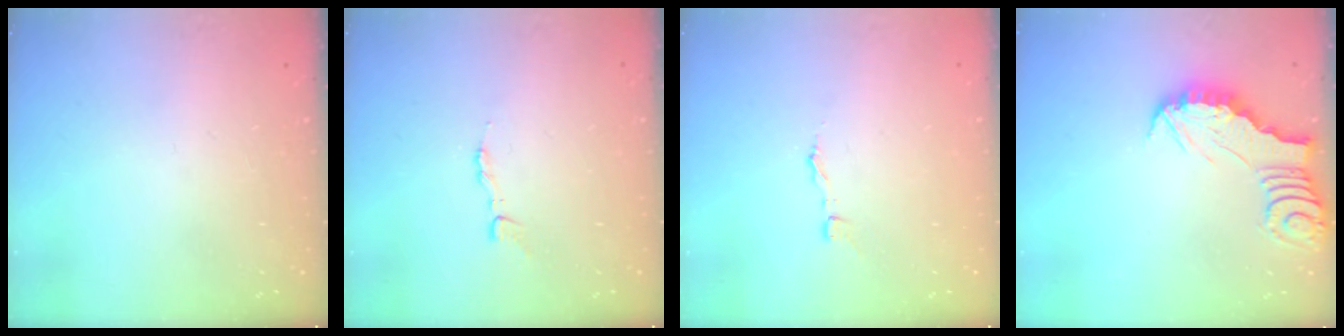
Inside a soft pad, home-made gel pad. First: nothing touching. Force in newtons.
{"total": 3.2, "press": 3.2, "slide": 0.2}
{"total": 1.7, "press": 1.7, "slide": 0.1}
{"total": 2.9, "press": 2.9, "slide": 0.3}